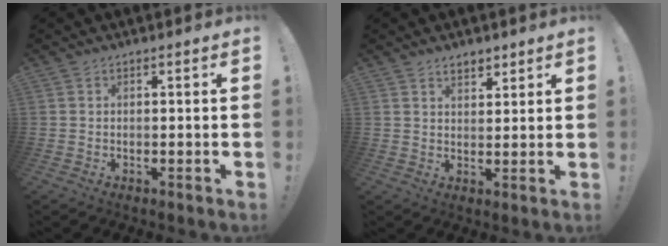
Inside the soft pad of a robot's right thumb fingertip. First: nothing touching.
{"total": 3.8, "force": [2.9, 2.1, 1.3], "torque": [-0.005, -0.018, 0.050]}